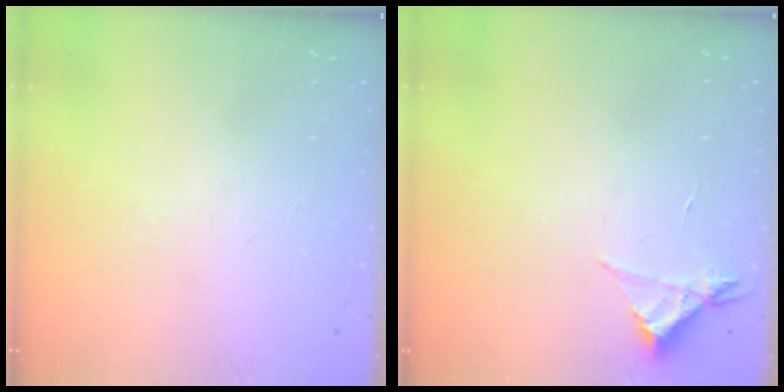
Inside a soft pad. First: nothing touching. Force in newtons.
{"total": 3.5, "press": 3.5, "slide": 0.4}